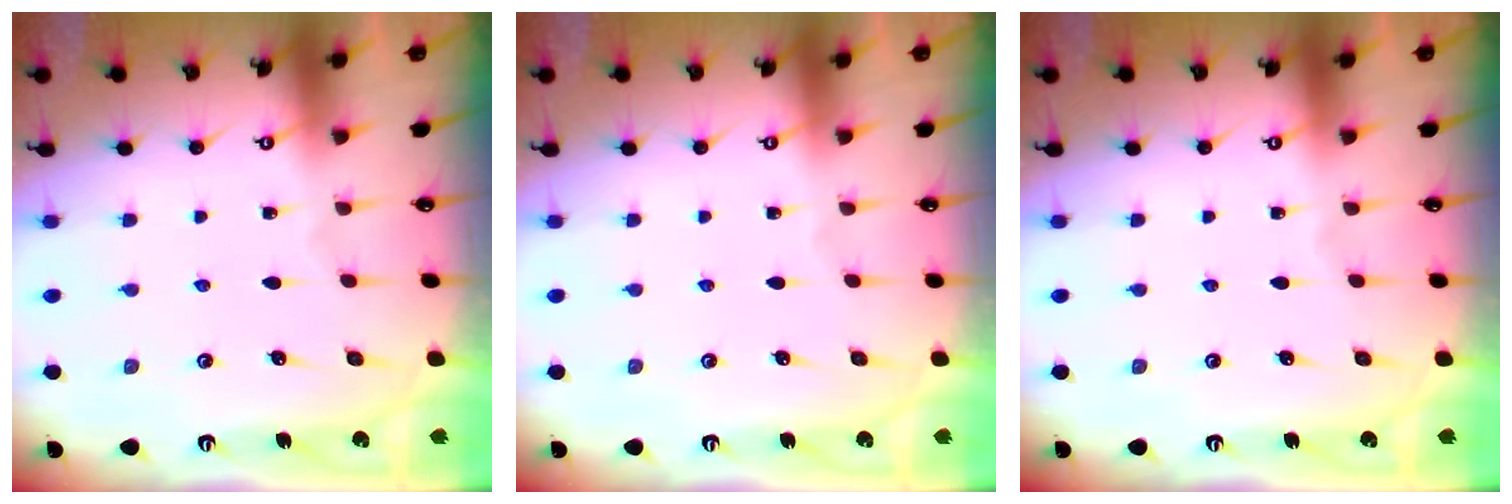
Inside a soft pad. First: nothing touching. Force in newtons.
{"total": 0.0}
{"total": 0.0}